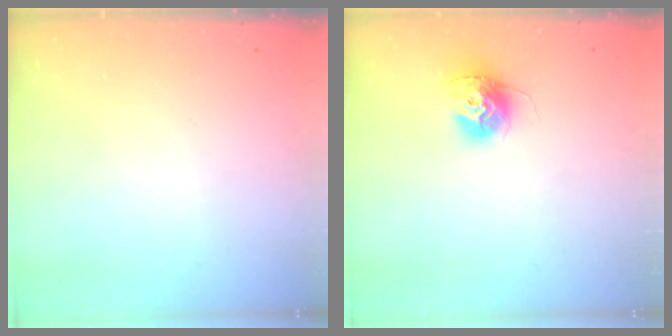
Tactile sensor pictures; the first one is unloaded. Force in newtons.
{"total": 12.1, "press": 12.1, "slide": 1.1}